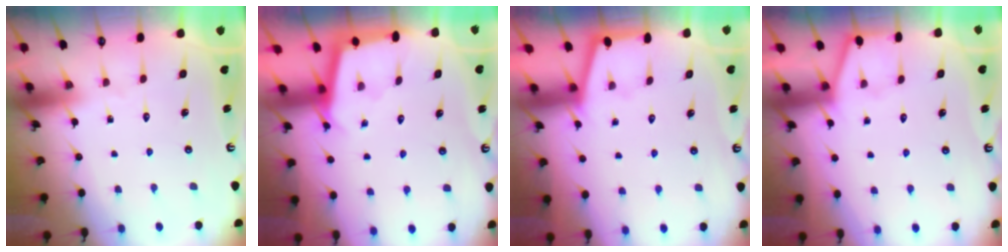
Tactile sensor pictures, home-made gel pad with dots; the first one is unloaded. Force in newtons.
{"total": 2.4, "press": 2.4, "slide": 0.2}
{"total": 1.2, "press": 1.1, "slide": 0.3}
{"total": 1.5, "press": 1.4, "slide": 0.2}